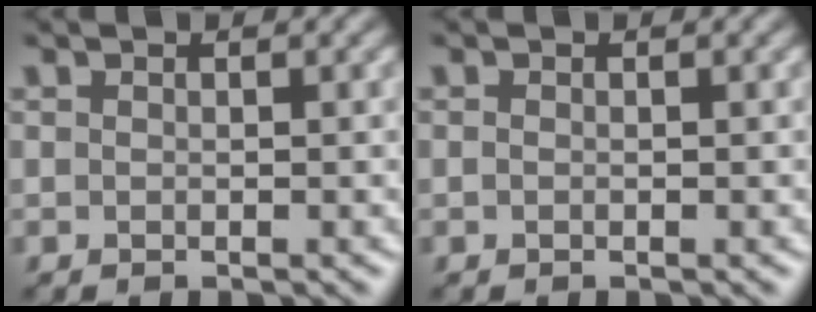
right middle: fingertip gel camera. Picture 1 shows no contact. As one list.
[{"total": 0.0}]